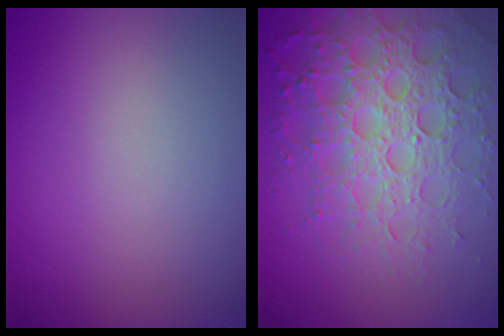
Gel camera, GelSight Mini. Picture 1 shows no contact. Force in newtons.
{"total": 7.3, "press": 7.2, "slide": 1.6}